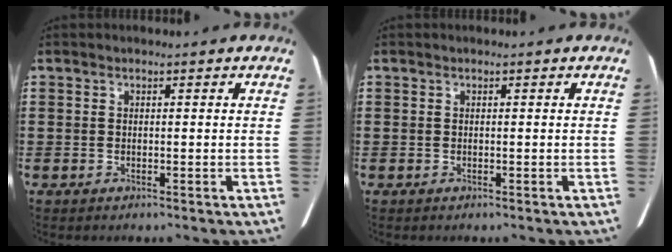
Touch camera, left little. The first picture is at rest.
{"total": 0.0}